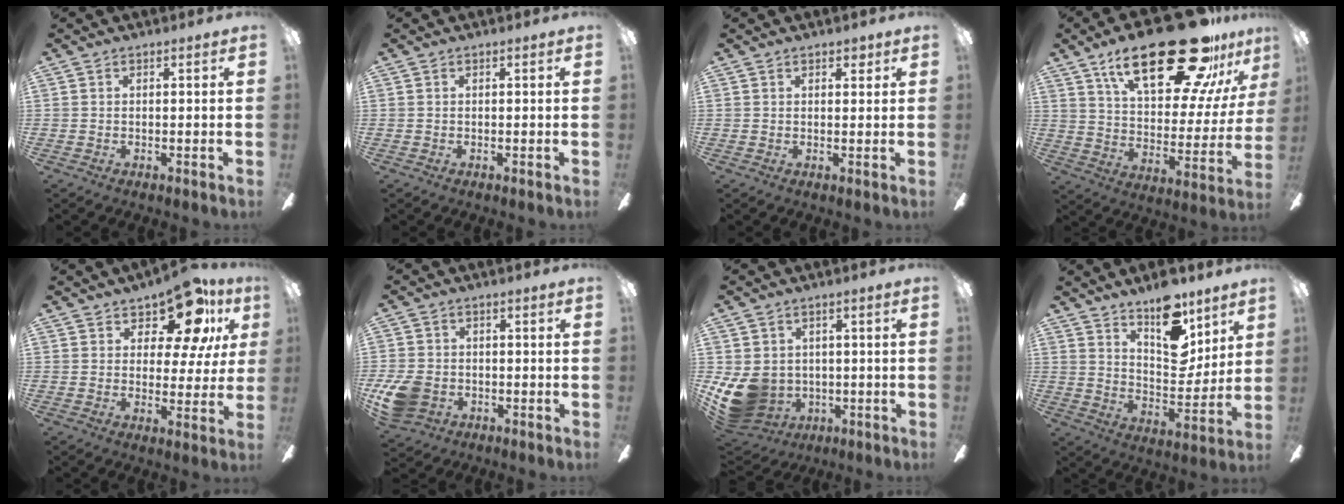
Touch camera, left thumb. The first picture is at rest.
{"total": 0.0}
{"total": 1.9, "force": [1.3, 1.0, 0.9], "torque": [-0.003, -0.004, 0.019]}
{"total": 30.6, "force": [19.7, 11.5, 20.4], "torque": [-0.306, -0.121, 0.324]}
{"total": 13.8, "force": [8.9, 6.0, 8.7], "torque": [-0.121, -0.052, 0.153]}
{"total": 9.0, "force": [-3.2, 6.8, 4.9], "torque": [-0.105, 0.018, -0.057]}
{"total": 11.0, "force": [-1.6, 9.7, 4.8], "torque": [-0.128, -0.002, -0.022]}
{"total": 15.8, "force": [10.8, 7.3, 8.9], "torque": [-0.119, -0.068, 0.189]}